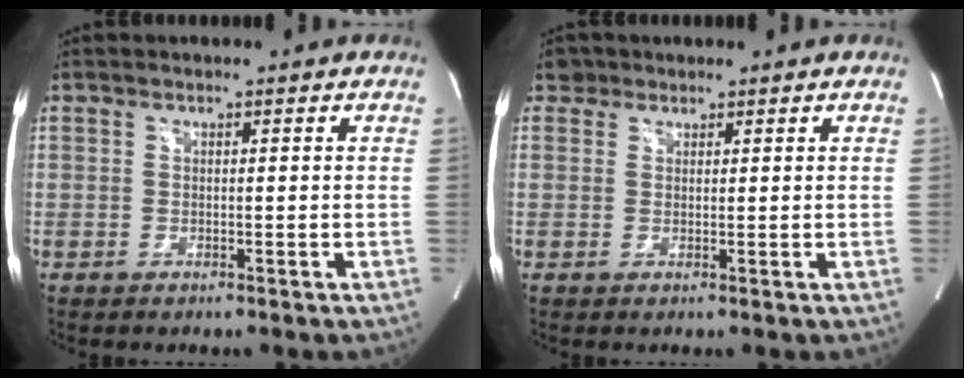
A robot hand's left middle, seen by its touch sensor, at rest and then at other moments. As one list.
[{"total": 2.0, "force": [1.3, 1.5, -0.1], "torque": [0.008, 0.009, 0.018]}]